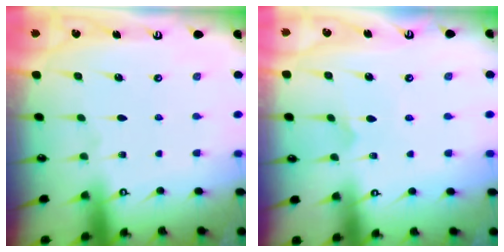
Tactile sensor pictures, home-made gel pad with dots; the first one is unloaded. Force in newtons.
{"total": 4.1, "press": 4.1, "slide": 0.3}